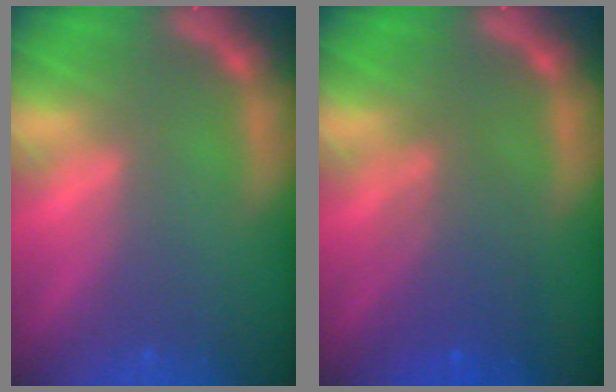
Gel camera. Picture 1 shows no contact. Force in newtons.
{"total": 4.6}